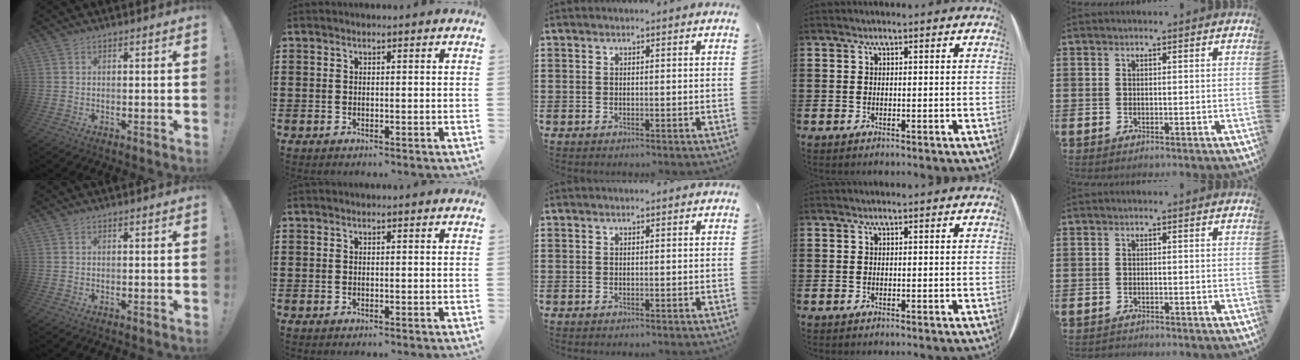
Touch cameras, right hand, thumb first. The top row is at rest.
{"little": {"total": 0.5, "force": [-0.5, 0.1, 0.0], "torque": [-0.001, -0.001, -0.011]}}